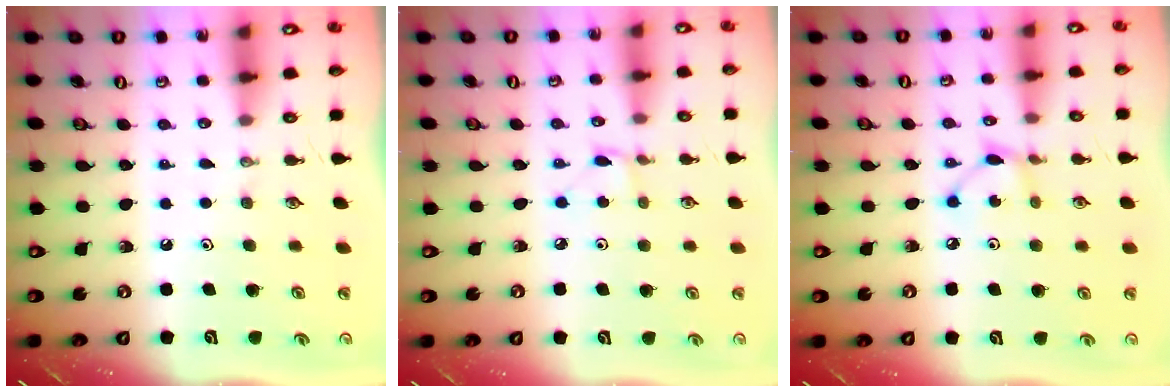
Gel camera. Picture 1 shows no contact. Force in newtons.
{"total": 2.0, "press": 2.0, "slide": 0.2}
{"total": 4.3, "press": 4.3, "slide": 0.2}